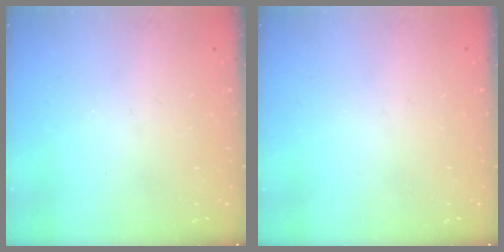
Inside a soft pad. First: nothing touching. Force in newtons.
{"total": 0.0}